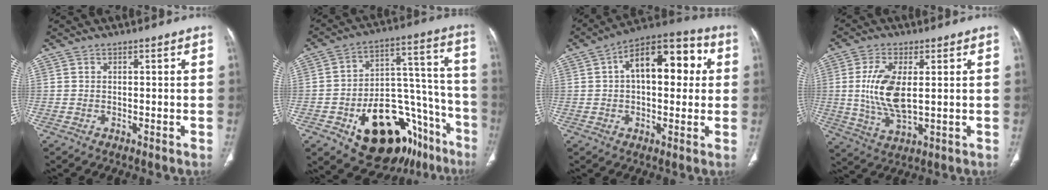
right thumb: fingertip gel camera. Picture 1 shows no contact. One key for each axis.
{"total": 25.8, "fx": -13.1, "fy": 14.6, "fz": 16.9, "tx": -0.180, "ty": 0.105, "tz": -0.183}
{"total": 16.5, "fx": 3.4, "fy": 8.7, "fz": 13.6, "tx": -0.169, "ty": 0.035, "tz": 0.043}
{"total": 10.6, "fx": 1.1, "fy": 4.7, "fz": 9.4, "tx": -0.197, "ty": -0.015, "tz": 0.028}